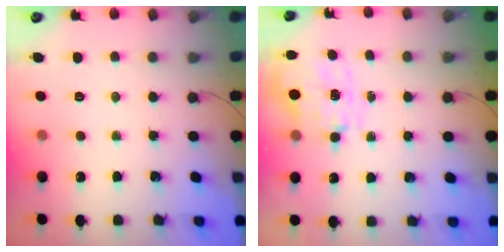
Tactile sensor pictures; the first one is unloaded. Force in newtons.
{"total": 3.5, "press": 3.3, "slide": 1.0}